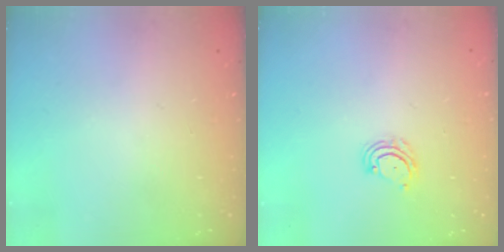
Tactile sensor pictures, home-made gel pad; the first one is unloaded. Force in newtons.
{"total": 5.6, "press": 5.5, "slide": 0.5}